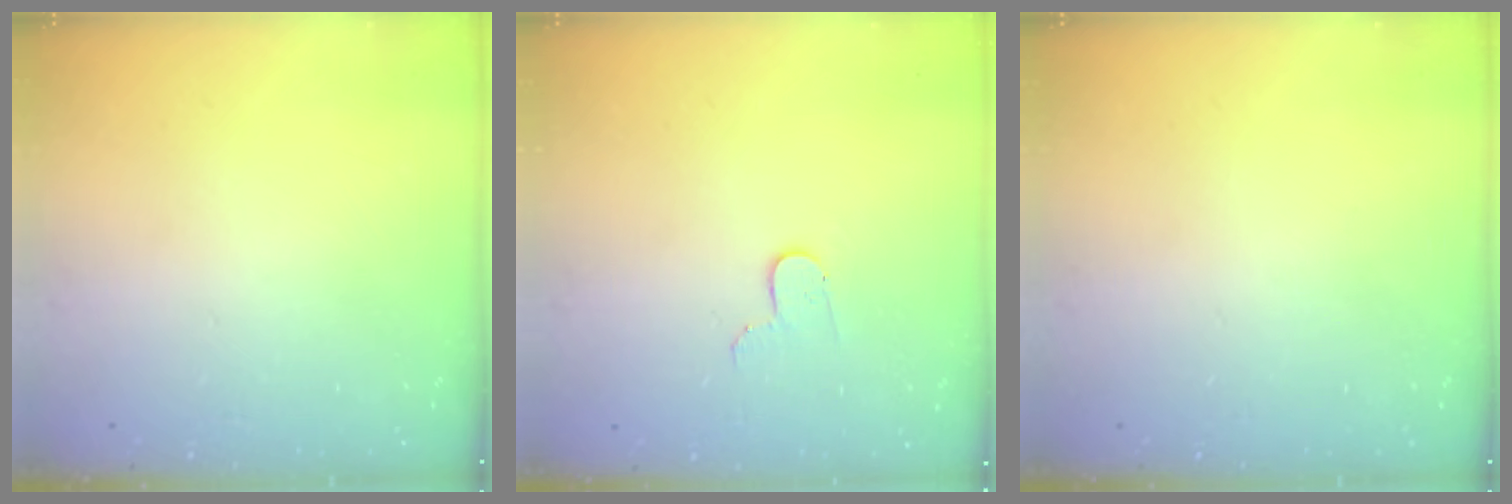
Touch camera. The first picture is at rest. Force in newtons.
{"total": 3.8, "press": 3.8, "slide": 0.3}
{"total": 0.0}